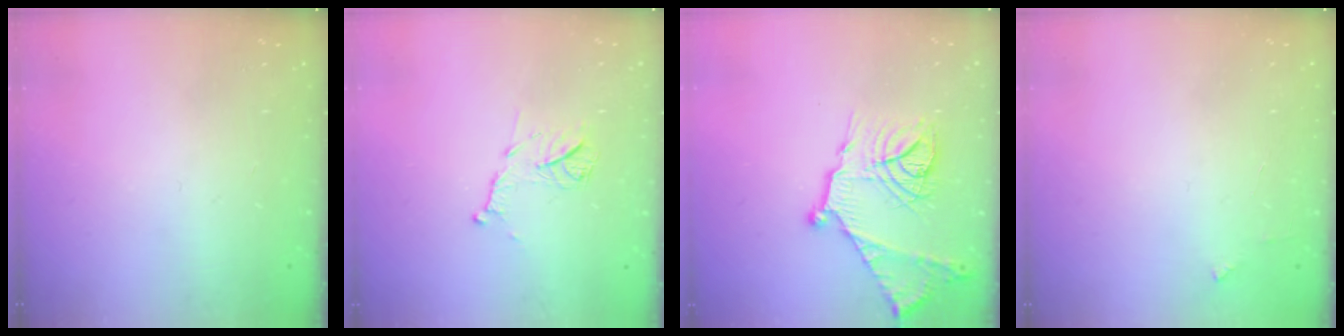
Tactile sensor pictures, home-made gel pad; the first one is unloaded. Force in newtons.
{"total": 10.1, "press": 10.1, "slide": 0.5}
{"total": 19.7, "press": 19.6, "slide": 1.7}
{"total": 2.6, "press": 2.6, "slide": 0.2}